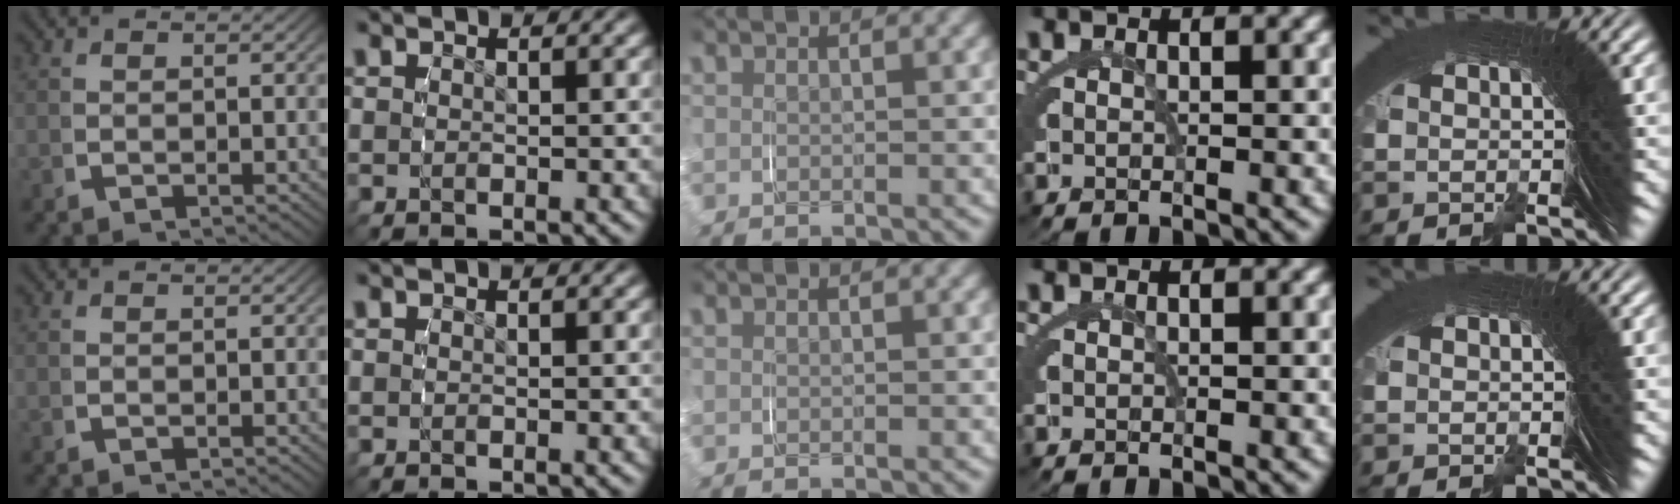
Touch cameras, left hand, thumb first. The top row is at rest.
{}